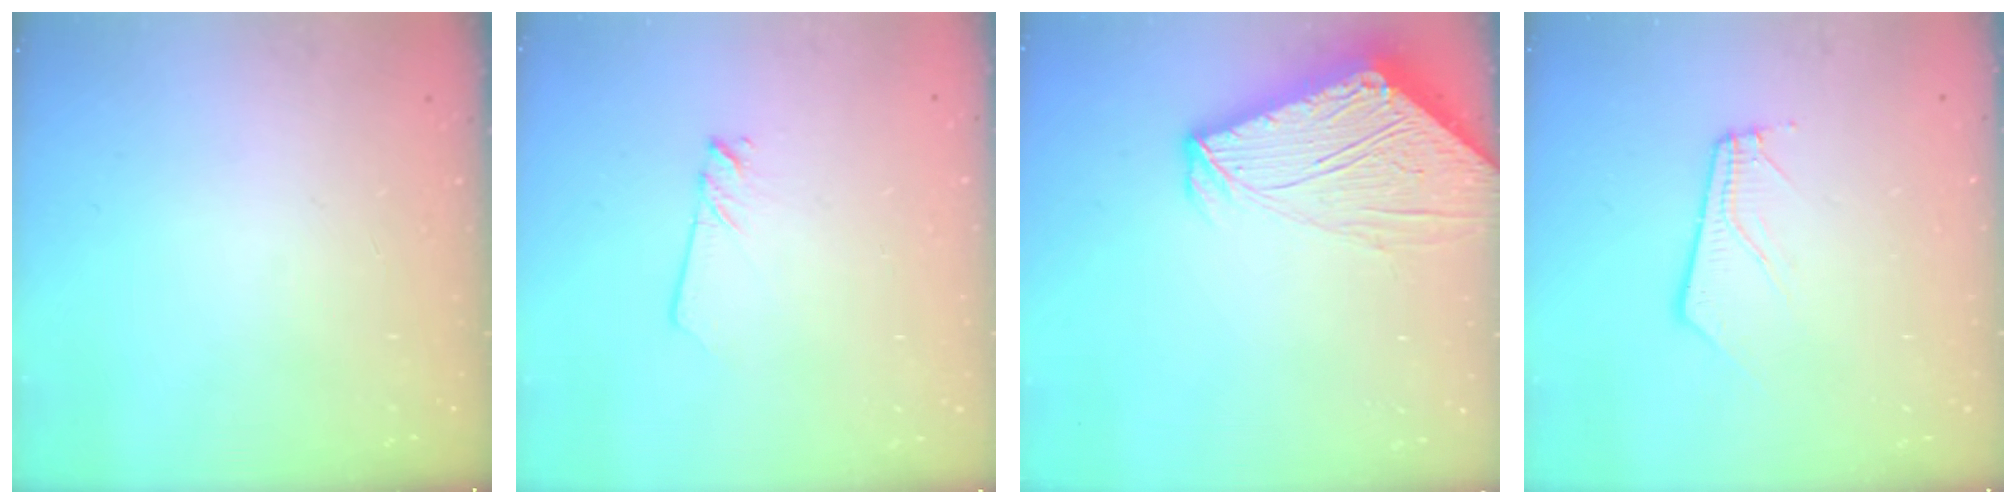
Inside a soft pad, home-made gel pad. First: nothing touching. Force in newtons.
{"total": 1.7, "press": 1.7, "slide": 0.1}
{"total": 11.1, "press": 11.0, "slide": 1.6}
{"total": 3.9, "press": 3.9, "slide": 0.2}